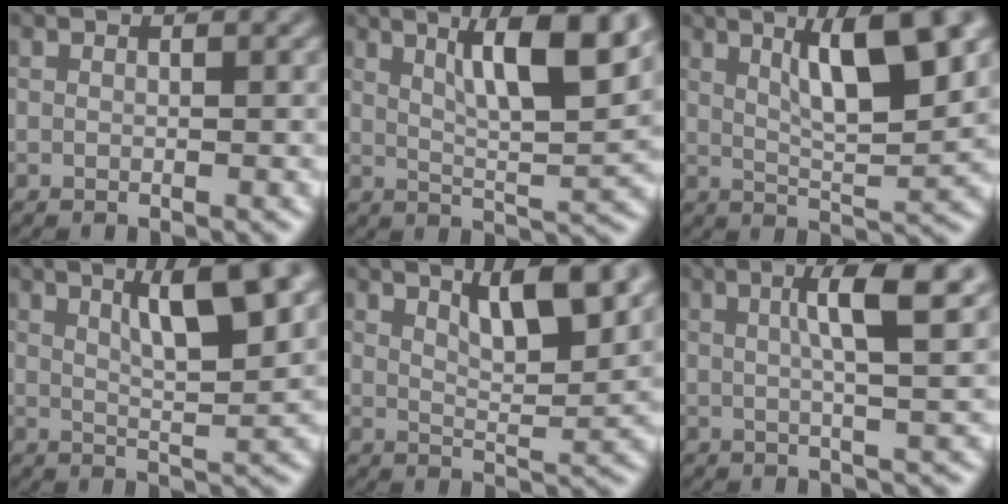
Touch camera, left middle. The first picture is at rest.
{"total": 8.2, "force": [3.8, 1.7, 7.0], "torque": [-0.102, 0.004, 0.065]}
{"total": 8.0, "force": [3.2, 2.0, 7.0], "torque": [-0.108, 0.005, 0.056]}
{"total": 7.0, "force": [3.2, 1.6, 6.0], "torque": [-0.084, 0.008, 0.049]}
{"total": 5.8, "force": [3.3, 1.4, 4.5], "torque": [-0.071, 0.001, 0.056]}
{"total": 6.1, "force": [1.9, 1.2, 5.7], "torque": [-0.076, 0.010, 0.026]}